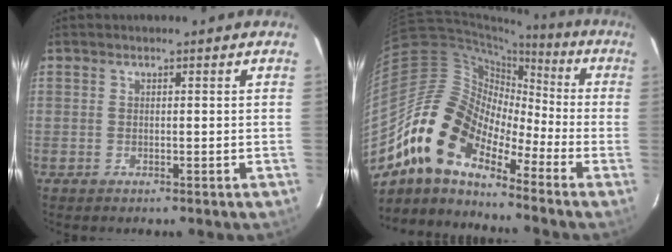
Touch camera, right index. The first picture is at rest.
{"total": 15.1, "force": [-10.3, 6.7, 8.7], "torque": [-0.145, 0.008, -0.218]}